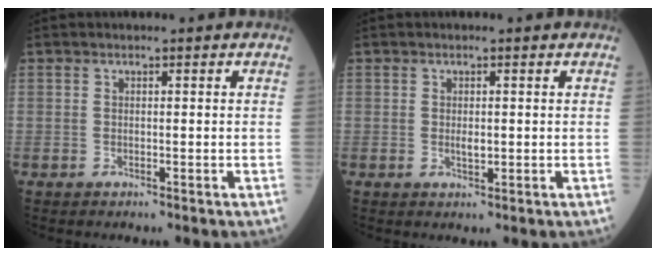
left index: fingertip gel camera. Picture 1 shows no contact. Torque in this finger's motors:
{"motor_torque": [0.54, -0.10, 0.02, 0.01]}